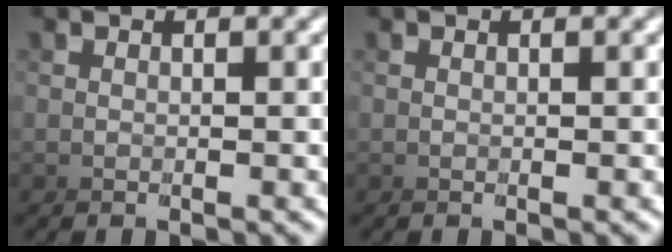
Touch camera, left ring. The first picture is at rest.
{"total": 0.0}